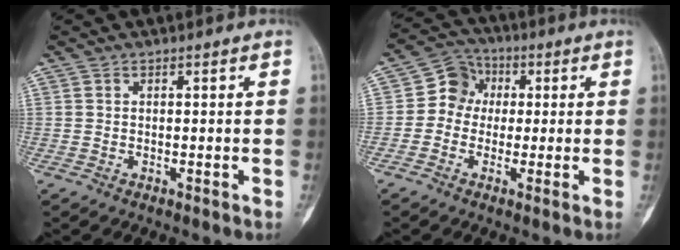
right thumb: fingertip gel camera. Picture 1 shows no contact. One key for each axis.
{"total": 7.0, "fx": 0.3, "fy": 6.2, "fz": 3.3, "tx": -0.023, "ty": 0.017, "tz": -0.013}